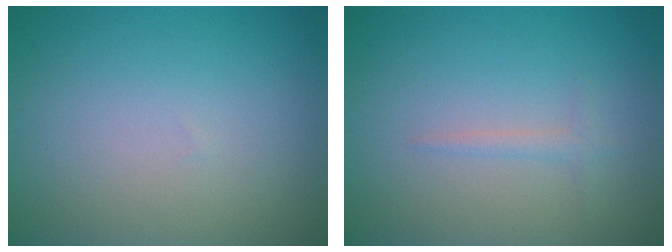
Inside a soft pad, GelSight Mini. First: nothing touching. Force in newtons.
{"total": 0.8, "press": 0.8, "slide": 0.1}